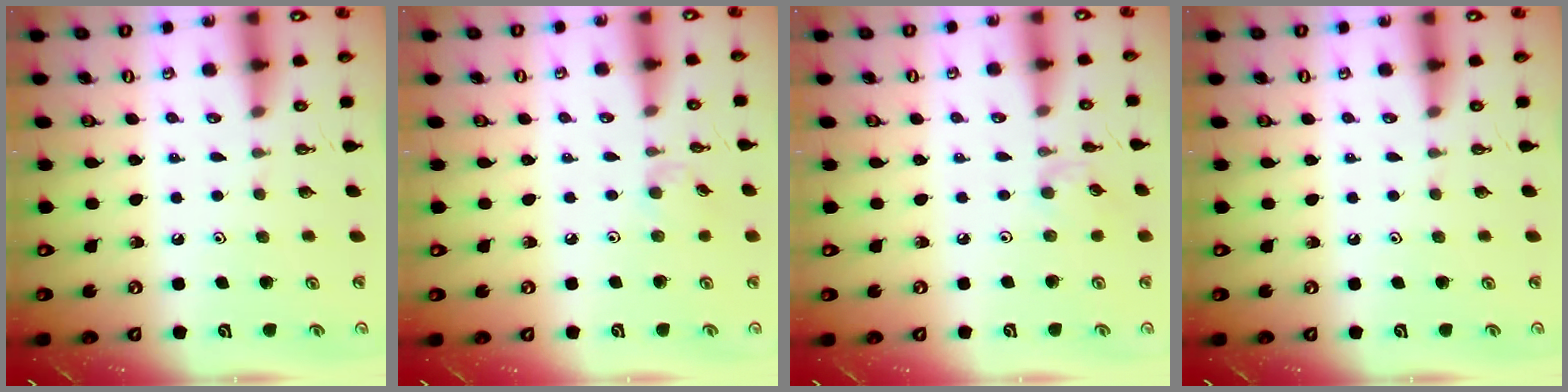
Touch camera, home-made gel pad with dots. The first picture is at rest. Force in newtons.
{"total": 2.4, "press": 2.4, "slide": 0.5}
{"total": 1.7, "press": 1.7, "slide": 0.4}
{"total": 0.0}